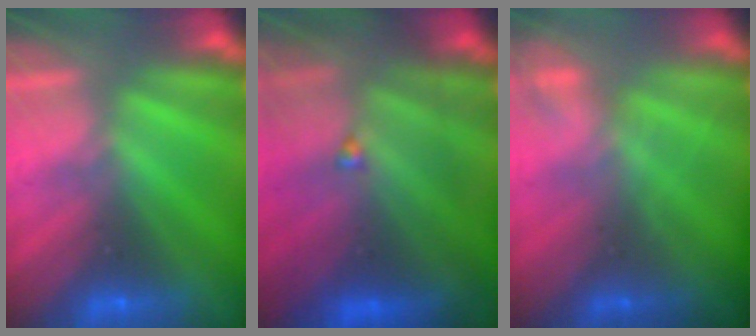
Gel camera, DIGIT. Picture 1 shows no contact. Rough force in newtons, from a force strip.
{"total": 7.0}
{"total": 1.9}